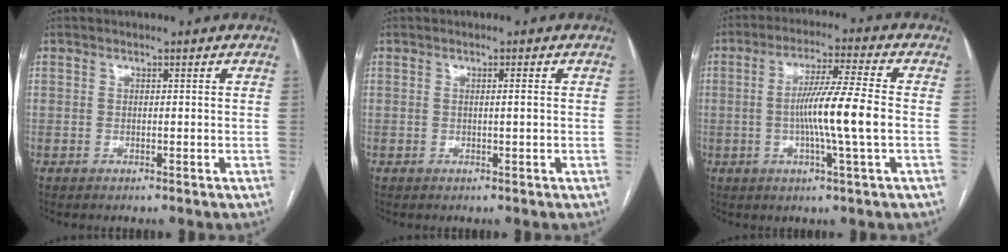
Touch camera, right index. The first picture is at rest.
{"total": 1.1, "force": [0.1, -0.1, 1.1], "torque": [-0.019, 0.000, 0.001]}
{"total": 10.2, "force": [-1.2, -0.9, 10.1], "torque": [-0.179, -0.003, -0.026]}